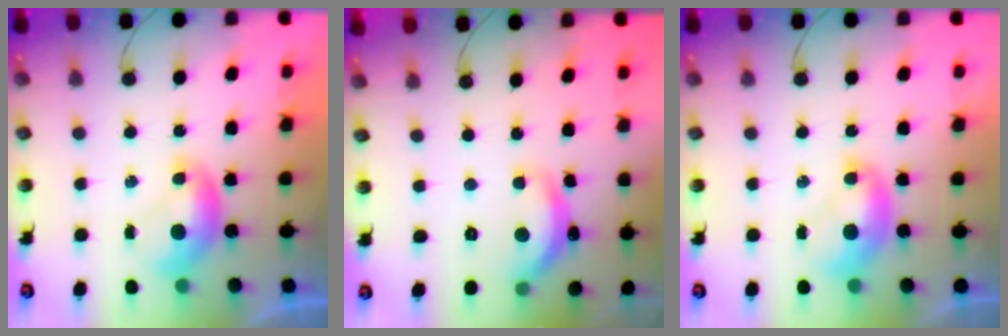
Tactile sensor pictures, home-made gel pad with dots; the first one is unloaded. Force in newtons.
{"total": 6.7, "press": 6.7, "slide": 0.6}
{"total": 1.4, "press": 1.4, "slide": 0.1}